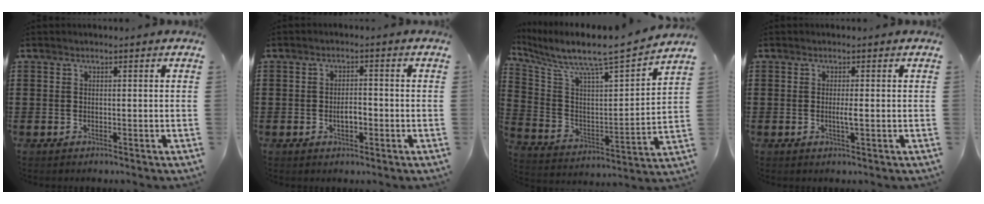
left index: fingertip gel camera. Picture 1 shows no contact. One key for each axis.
{"total": 2.9, "fx": -0.8, "fy": 1.2, "fz": 2.5, "tx": -0.047, "ty": 0.003, "tz": -0.016}
{"total": 6.9, "fx": 6.2, "fy": 0.1, "fz": 3.0, "tx": -0.091, "ty": -0.061, "tz": 0.094}
{"total": 1.8, "fx": -0.1, "fy": 0.1, "fz": 1.8, "tx": -0.034, "ty": -0.005, "tz": -0.003}